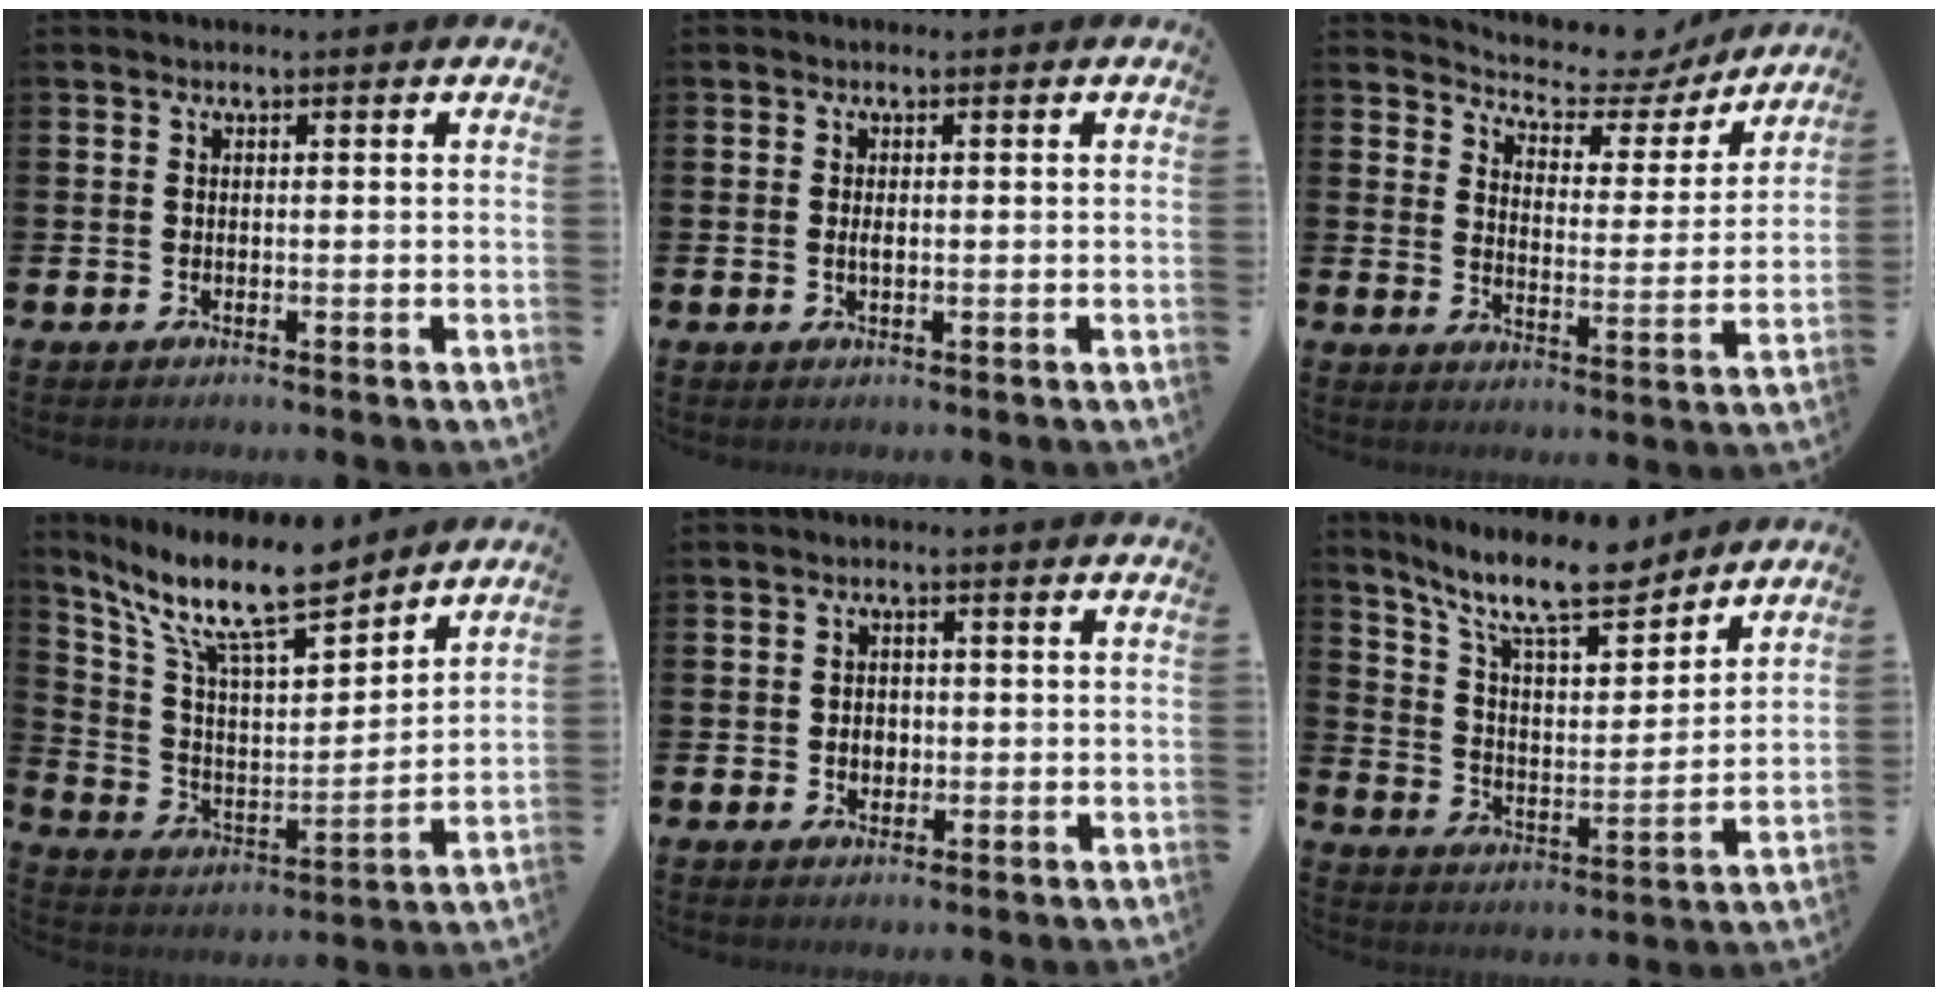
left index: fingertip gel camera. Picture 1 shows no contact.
{"total": 0.9, "force": [0.1, 0.4, 0.8], "torque": [-0.012, 0.001, -0.001]}
{"total": 6.5, "force": [6.1, 2.0, 1.0], "torque": [-0.042, -0.053, 0.101]}
{"total": 13.1, "force": [10.8, 2.9, 6.8], "torque": [-0.161, -0.058, 0.188]}
{"total": 2.1, "force": [-0.2, 1.7, 1.1], "torque": [-0.001, -0.001, -0.011]}
{"total": 12.4, "force": [10.6, 2.9, 5.9], "torque": [-0.132, -0.055, 0.186]}